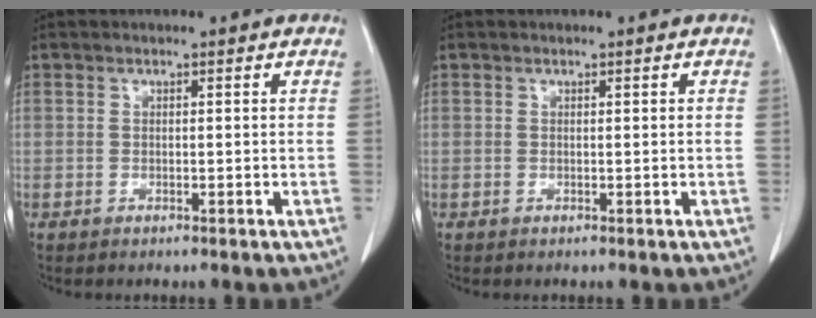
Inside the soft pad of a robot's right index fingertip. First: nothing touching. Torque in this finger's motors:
{"motor_torque": [0.00, 0.04, 0.00, 0.01]}